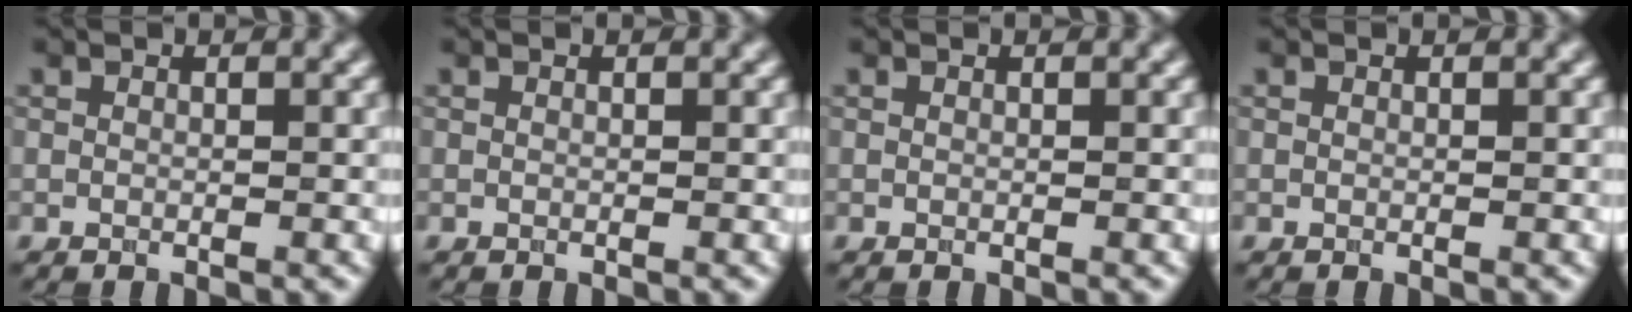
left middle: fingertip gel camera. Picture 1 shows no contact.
{"total": 0.0}
{"total": 0.0}
{"total": 0.0}